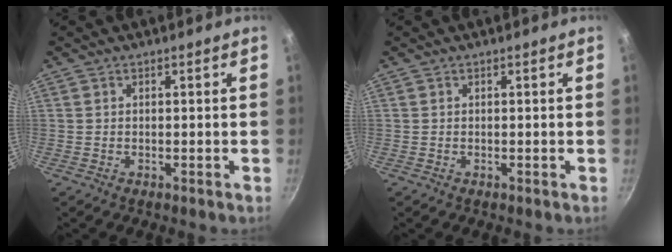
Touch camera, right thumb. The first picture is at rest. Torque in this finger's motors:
{"motor_torque": [-0.34, -0.08, -0.26, 0.10, 0.01]}